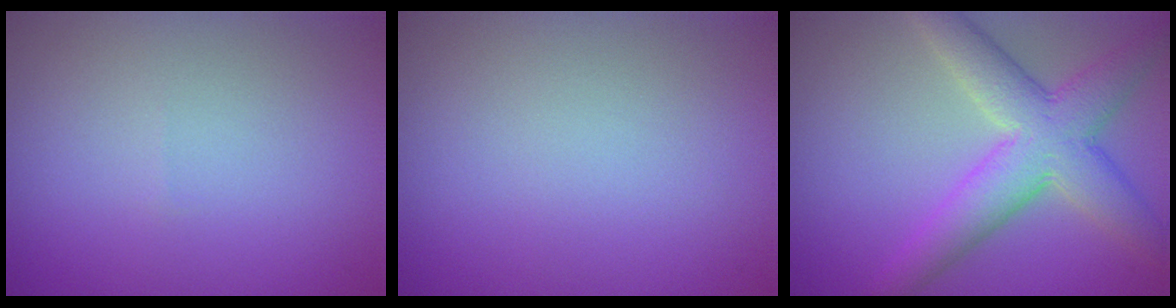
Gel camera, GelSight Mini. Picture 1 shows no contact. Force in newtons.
{"total": 0.0}
{"total": 6.6, "press": 6.5, "slide": 0.4}